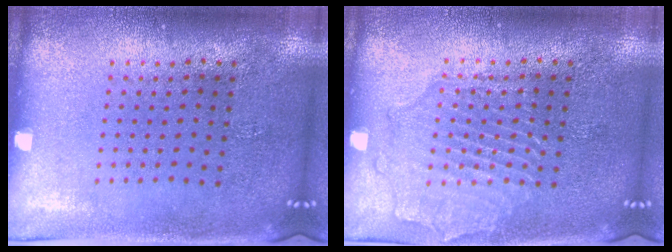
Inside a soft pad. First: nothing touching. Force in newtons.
{"total": 2.1, "press": 2.1, "slide": 0.2}